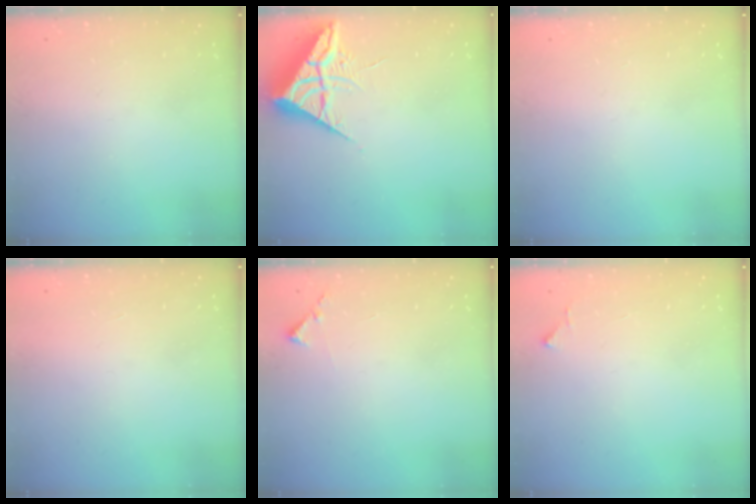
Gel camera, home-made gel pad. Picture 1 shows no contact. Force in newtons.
{"total": 7.1, "press": 7.1, "slide": 0.4}
{"total": 0.0}
{"total": 1.6, "press": 1.6, "slide": 0.1}
{"total": 5.2, "press": 5.2, "slide": 0.6}
{"total": 3.4, "press": 3.4, "slide": 0.4}